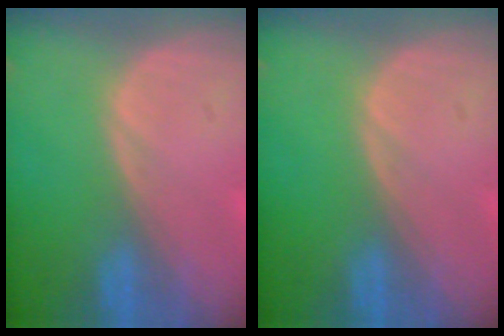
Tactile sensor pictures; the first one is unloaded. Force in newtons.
{"total": 0.0}